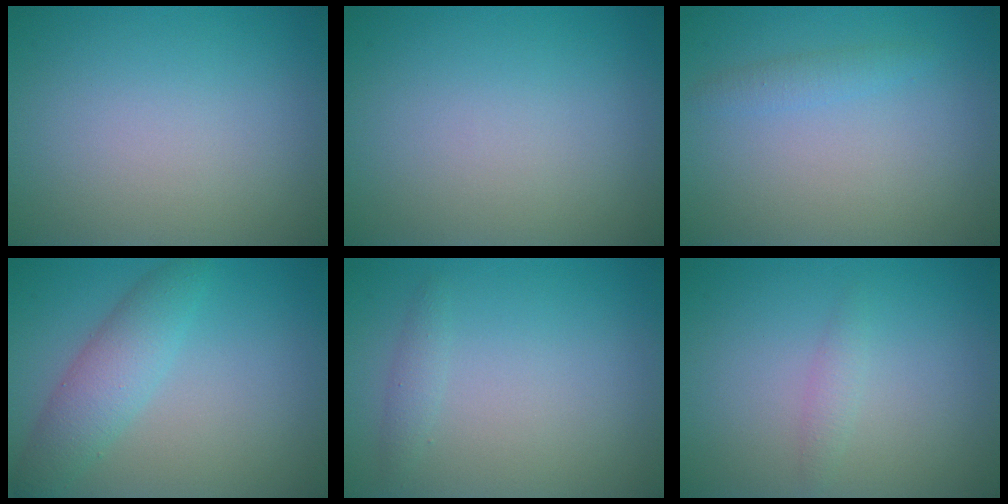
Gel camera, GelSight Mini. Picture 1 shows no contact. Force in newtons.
{"total": 0.0}
{"total": 1.2, "press": 1.2, "slide": 0.1}
{"total": 3.8, "press": 3.8, "slide": 0.1}
{"total": 1.0, "press": 1.0, "slide": 0.0}
{"total": 1.0, "press": 1.0, "slide": 0.1}